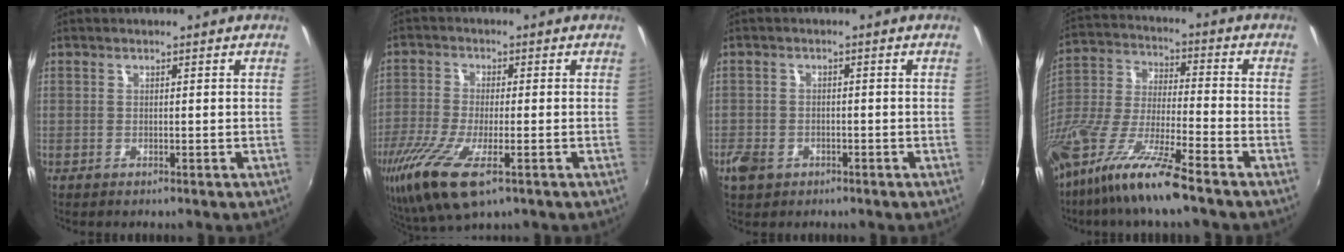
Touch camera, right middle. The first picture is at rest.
{"total": 14.4, "force": [-7.3, 4.6, 11.5], "torque": [-0.249, -0.054, -0.134]}
{"total": 4.5, "force": [-2.4, 3.2, 2.0], "torque": [-0.053, -0.004, -0.042]}
{"total": 16.9, "force": [-11.7, 1.6, 12.1], "torque": [-0.250, -0.033, -0.226]}